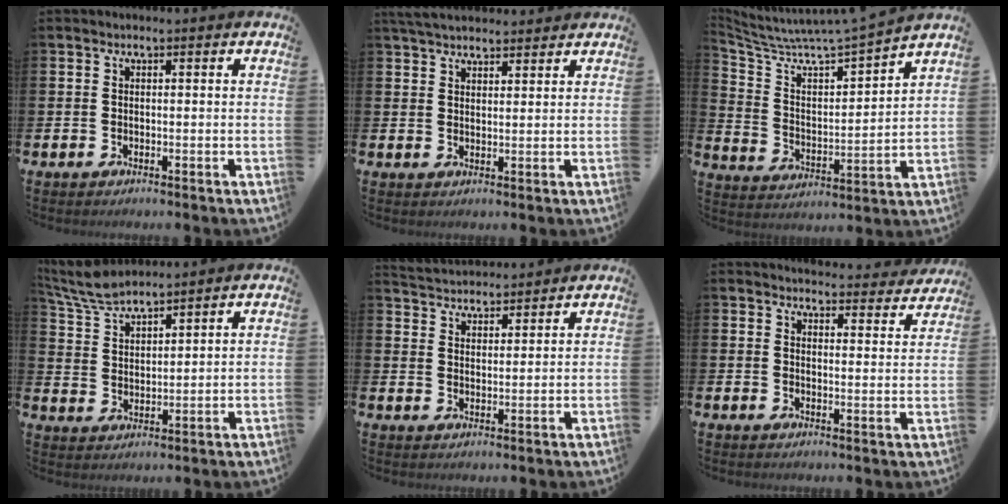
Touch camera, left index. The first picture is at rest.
{"total": 4.2, "force": [4.0, 1.1, 0.9], "torque": [-0.028, -0.012, 0.075]}
{"total": 7.0, "force": [6.5, 0.7, 2.7], "torque": [-0.083, -0.055, 0.103]}
{"total": 6.2, "force": [6.0, 0.8, 1.5], "torque": [-0.054, -0.021, 0.111]}
{"total": 4.1, "force": [4.0, 0.6, -0.4], "torque": [-0.010, -0.021, 0.073]}
{"total": 4.0, "force": [4.0, 0.4, 0.1], "torque": [-0.001, -0.033, 0.068]}